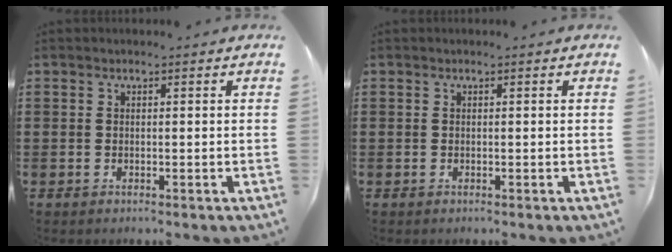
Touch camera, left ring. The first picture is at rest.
{"total": 0.0}